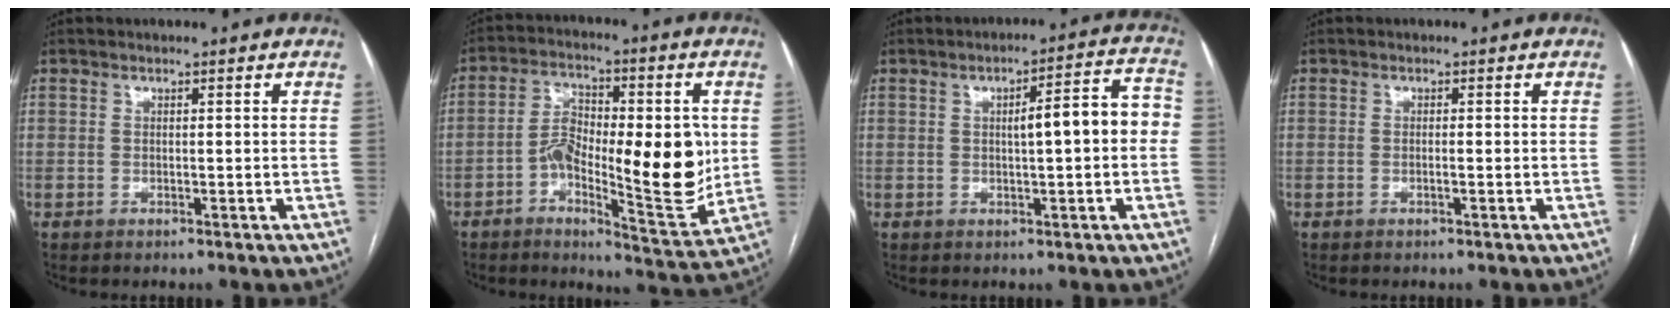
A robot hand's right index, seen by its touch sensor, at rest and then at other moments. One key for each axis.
{"total": 16.2, "fx": -1.4, "fy": 5.0, "fz": 15.4, "tx": -0.240, "ty": 0.005, "tz": -0.017}
{"total": 8.1, "fx": 0.1, "fy": 1.4, "fz": 8.0, "tx": -0.108, "ty": 0.031, "tz": 0.001}
{"total": 0.6, "fx": -0.2, "fy": -0.1, "fz": 0.5, "tx": -0.010, "ty": 0.001, "tz": -0.003}